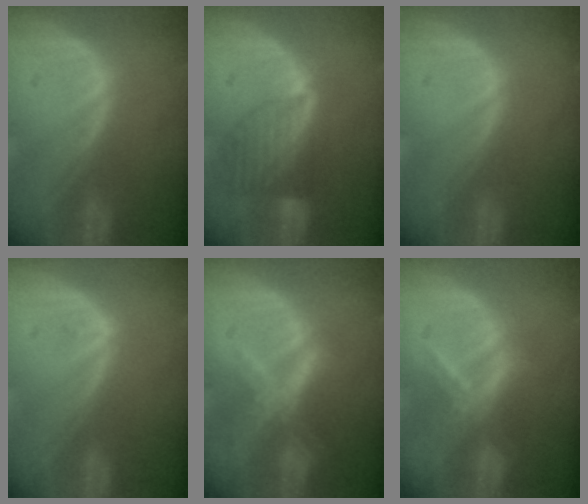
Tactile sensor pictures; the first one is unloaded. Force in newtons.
{"total": 6.7, "press": 6.6, "slide": 1.3}
{"total": 0.0}
{"total": 0.9, "press": 0.6, "slide": 0.6}
{"total": 7.2, "press": 6.1, "slide": 3.8}
{"total": 5.7, "press": 5.7, "slide": 0.4}